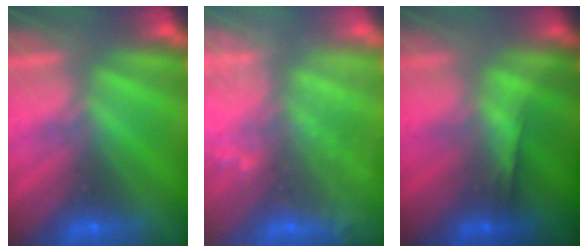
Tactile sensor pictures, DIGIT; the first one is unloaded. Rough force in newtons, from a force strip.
{"total": 8.3}
{"total": 1.4}